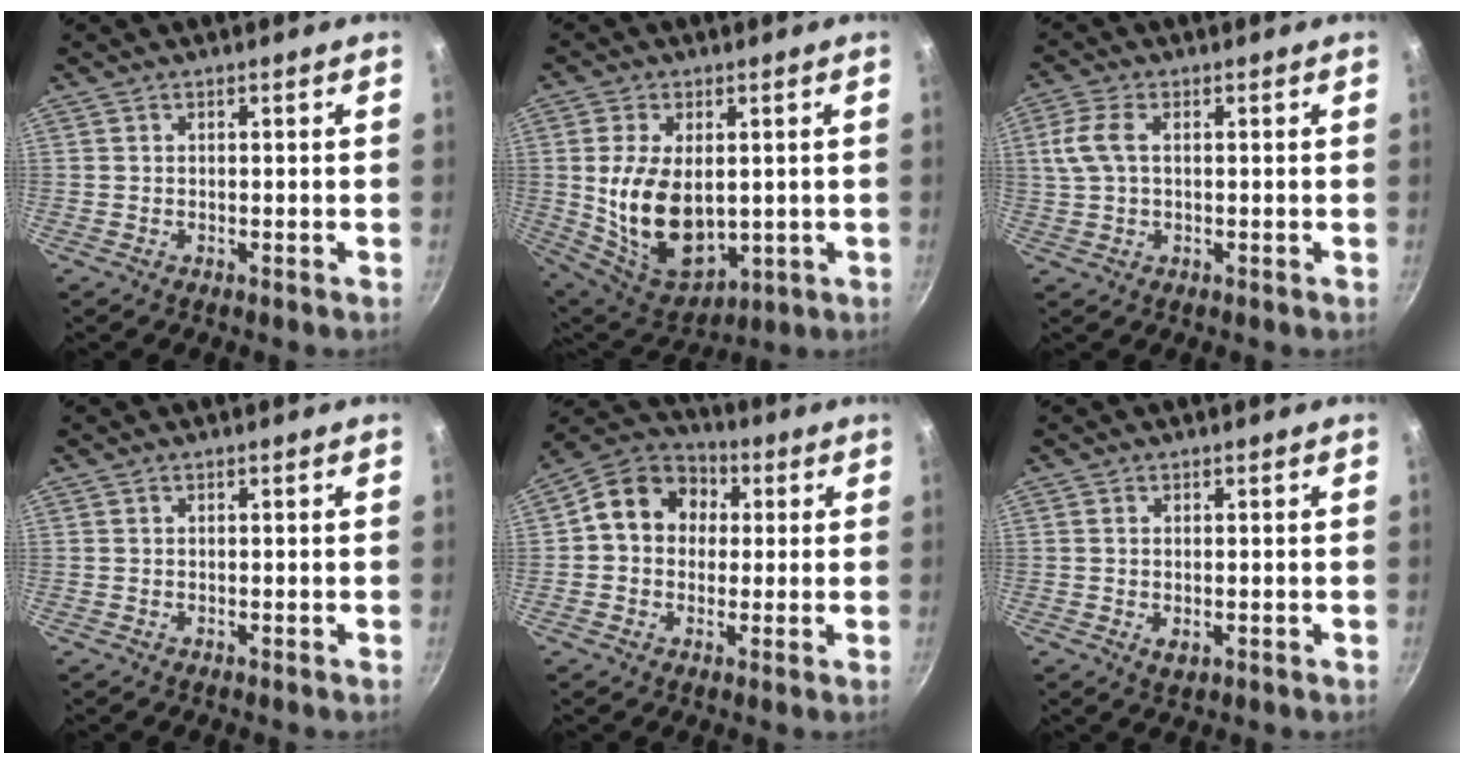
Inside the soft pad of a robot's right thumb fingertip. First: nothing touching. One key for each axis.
{"total": 15.8, "fx": 0.7, "fy": 9.8, "fz": 12.4, "tx": -0.203, "ty": -0.023, "tz": 0.036}
{"total": 3.0, "fx": 1.0, "fy": 1.4, "fz": 2.5, "tx": -0.053, "ty": 0.002, "tz": 0.020}
{"total": 0.0}
{"total": 12.0, "fx": 1.8, "fy": 10.1, "fz": 6.3, "tx": -0.068, "ty": 0.026, "tz": 0.008}
{"total": 2.1, "fx": -0.3, "fy": 1.2, "fz": 1.8, "tx": -0.028, "ty": -0.006, "tz": -0.004}